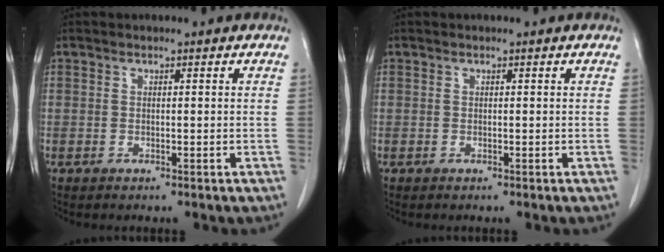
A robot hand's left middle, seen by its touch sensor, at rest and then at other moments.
{"total": 0.0}